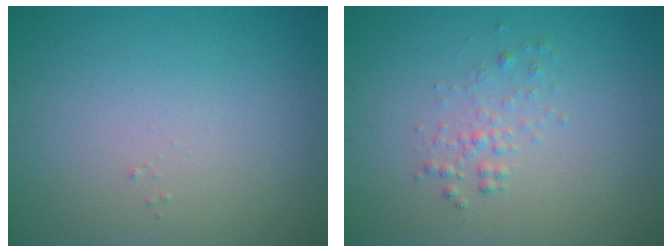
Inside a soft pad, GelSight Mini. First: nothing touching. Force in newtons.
{"total": 1.3, "press": 1.3, "slide": 0.1}